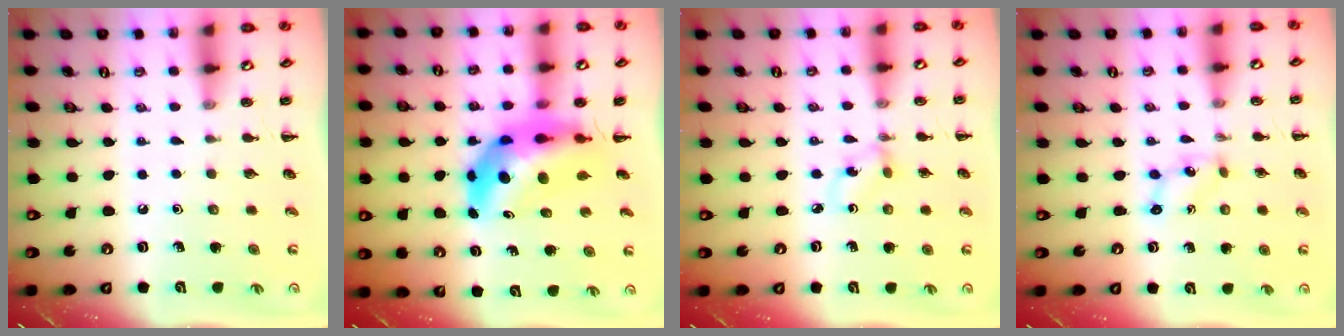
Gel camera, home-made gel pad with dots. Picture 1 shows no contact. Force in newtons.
{"total": 9.9, "press": 9.4, "slide": 3.3}
{"total": 1.6, "press": 1.4, "slide": 0.6}
{"total": 1.7, "press": 1.6, "slide": 0.6}